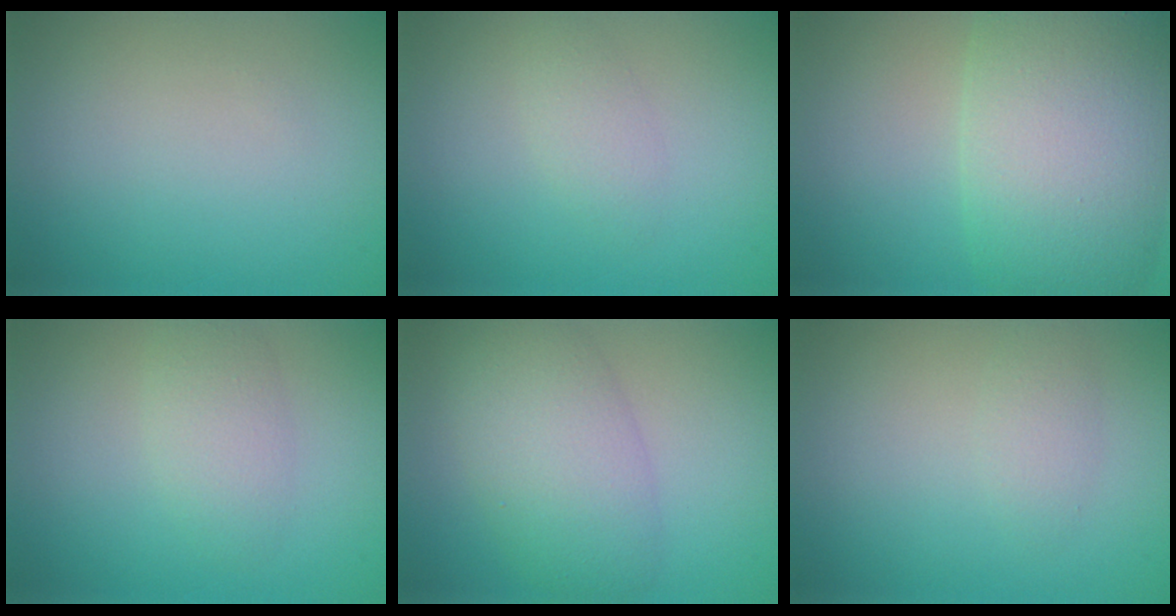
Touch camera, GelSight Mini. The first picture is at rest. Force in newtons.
{"total": 1.5, "press": 1.5, "slide": 0.1}
{"total": 11.7, "press": 11.7, "slide": 0.1}
{"total": 2.3, "press": 2.3, "slide": 0.1}
{"total": 6.1, "press": 6.1, "slide": 0.2}
{"total": 1.3, "press": 1.3, "slide": 0.1}